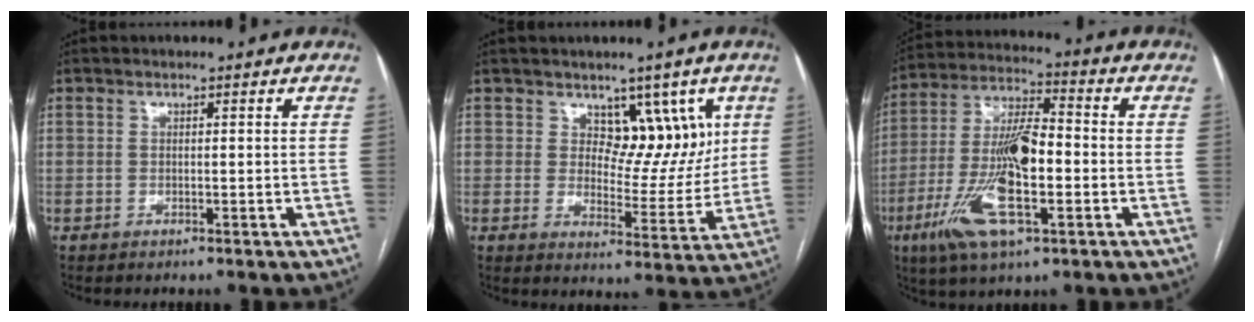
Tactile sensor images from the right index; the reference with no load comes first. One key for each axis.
{"total": 8.2, "fx": 4.0, "fy": 4.9, "fz": 5.3, "tx": -0.050, "ty": 0.000, "tz": 0.064}
{"total": 15.8, "fx": -4.4, "fy": 3.6, "fz": 14.8, "tx": -0.301, "ty": -0.005, "tz": -0.079}